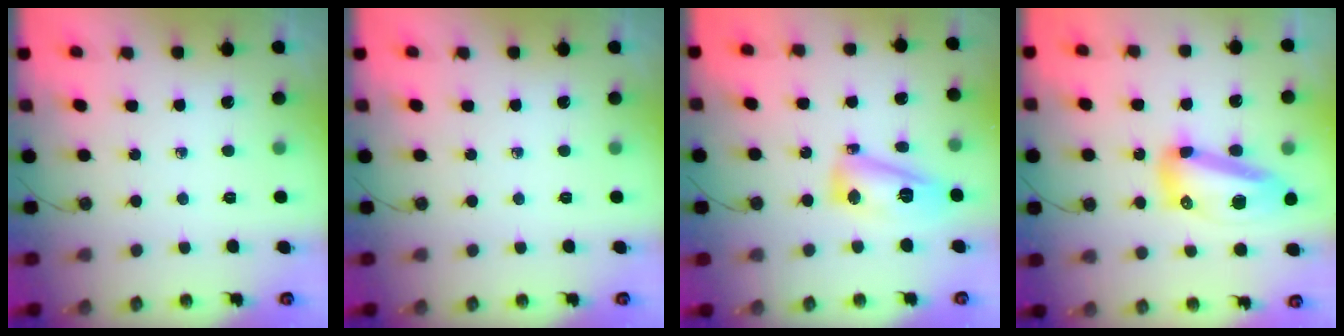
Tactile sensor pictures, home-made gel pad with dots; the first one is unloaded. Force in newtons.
{"total": 0.0}
{"total": 12.9, "press": 12.8, "slide": 1.2}
{"total": 14.7, "press": 14.6, "slide": 1.6}